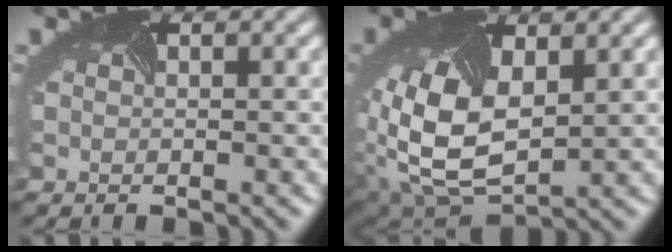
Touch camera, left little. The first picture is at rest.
{"total": 9.4, "force": [0.0, 5.7, 7.4], "torque": [-0.185, -0.017, 0.008]}